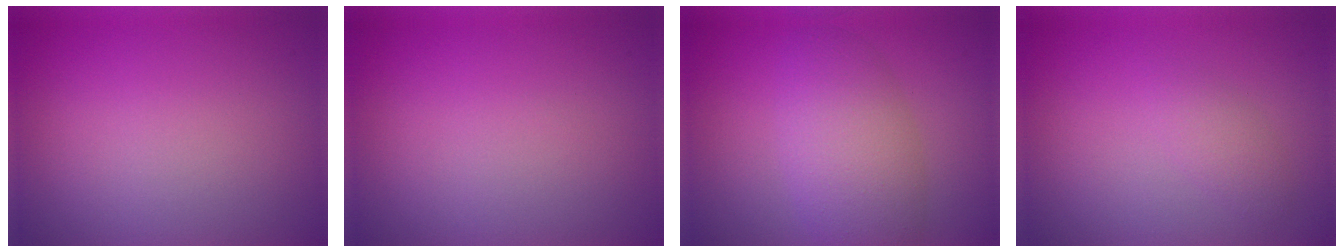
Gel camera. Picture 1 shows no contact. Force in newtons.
{"total": 0.0}
{"total": 5.4, "press": 5.4, "slide": 0.4}
{"total": 1.4, "press": 1.4, "slide": 0.1}